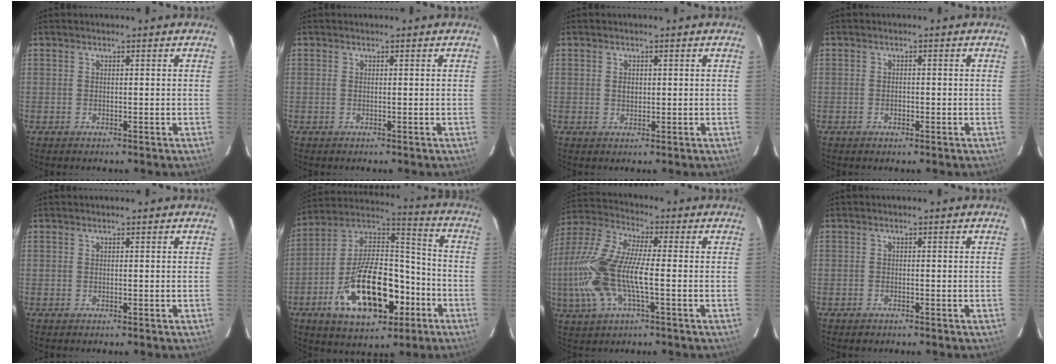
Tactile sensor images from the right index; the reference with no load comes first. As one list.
[{"total": 0.0}, {"total": 1.4, "force": [0.2, 1.1, 0.9], "torque": [-0.015, 0.002, 0.004]}, {"total": 1.3, "force": [-0.5, 1.0, 0.6], "torque": [-0.008, 0.002, -0.007]}, {"total": 0.0}, {"total": 22.7, "force": [-8.9, 11.7, 17.2], "torque": [-0.316, 0.017, -0.135]}, {"total": 17.3, "force": [-2.5, 6.0, 16.0], "torque": [-0.340, 0.002, -0.054]}, {"total": 1.1, "force": [-0.9, 0.6, 0.1], "torque": [-0.003, 0.001, -0.014]}]